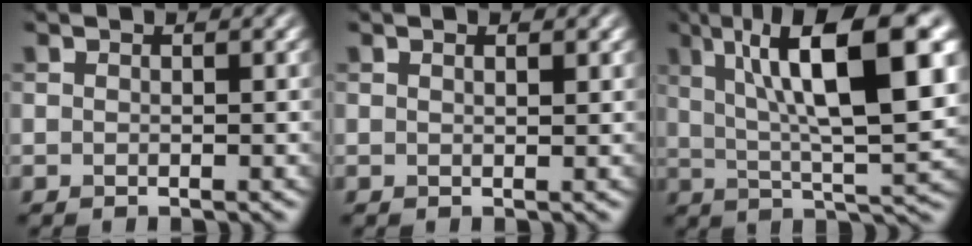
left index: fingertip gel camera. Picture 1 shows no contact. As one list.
[{"total": 0.7, "force": [0.5, -0.1, 0.5], "torque": [-0.009, -0.002, 0.008]}, {"total": 13.4, "force": [4.4, 3.0, 12.3], "torque": [-0.182, 0.012, 0.070]}]